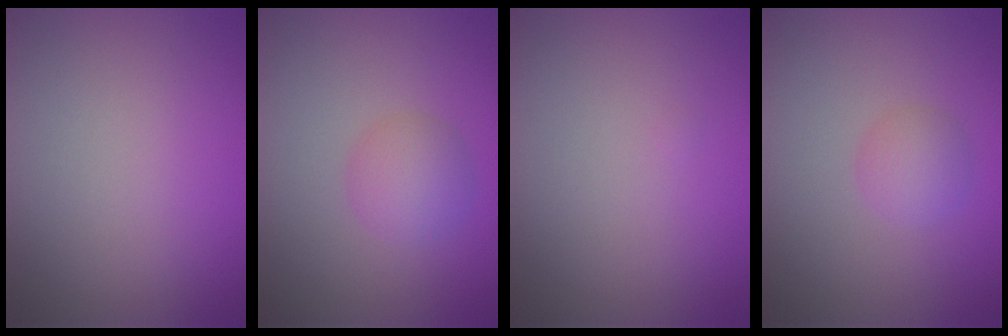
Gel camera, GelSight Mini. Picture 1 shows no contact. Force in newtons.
{"total": 2.8, "press": 2.8, "slide": 0.1}
{"total": 0.0}
{"total": 2.1, "press": 2.1, "slide": 0.0}